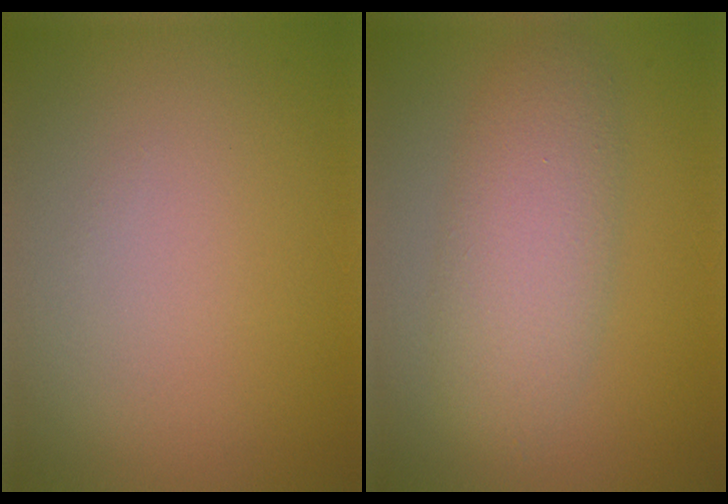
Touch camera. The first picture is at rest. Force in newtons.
{"total": 4.7, "press": 4.7, "slide": 0.1}